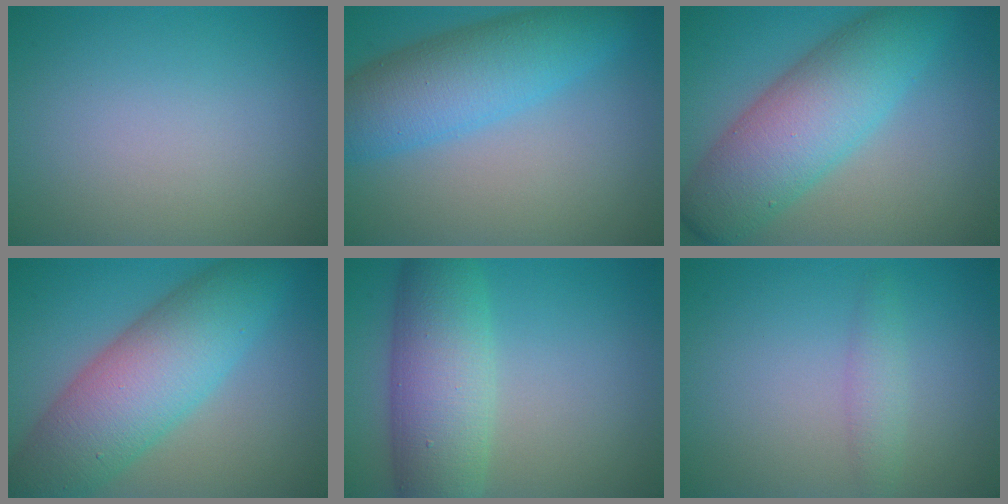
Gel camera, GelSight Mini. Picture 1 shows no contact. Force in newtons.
{"total": 7.4, "press": 7.4, "slide": 0.3}
{"total": 8.5, "press": 8.5, "slide": 0.1}
{"total": 9.6, "press": 9.6, "slide": 0.1}
{"total": 7.6, "press": 7.6, "slide": 0.2}
{"total": 1.6, "press": 1.6, "slide": 0.1}